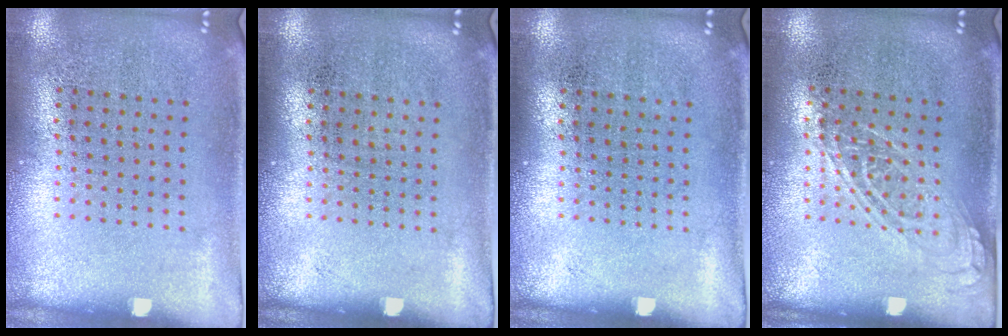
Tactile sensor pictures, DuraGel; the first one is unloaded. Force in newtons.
{"total": 0.0}
{"total": 0.0}
{"total": 1.3, "press": 1.2, "slide": 0.6}